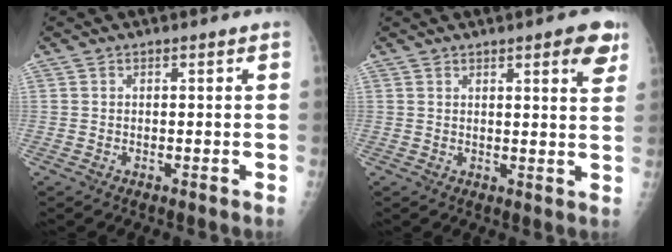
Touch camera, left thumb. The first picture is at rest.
{"total": 5.8, "force": [3.3, 1.2, 4.7], "torque": [-0.048, -0.014, 0.036]}